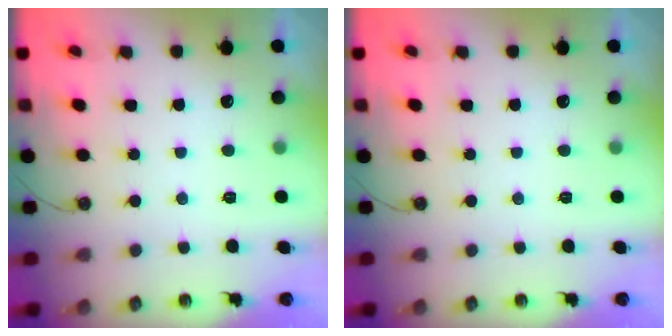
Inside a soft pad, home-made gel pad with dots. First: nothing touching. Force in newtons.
{"total": 0.0}